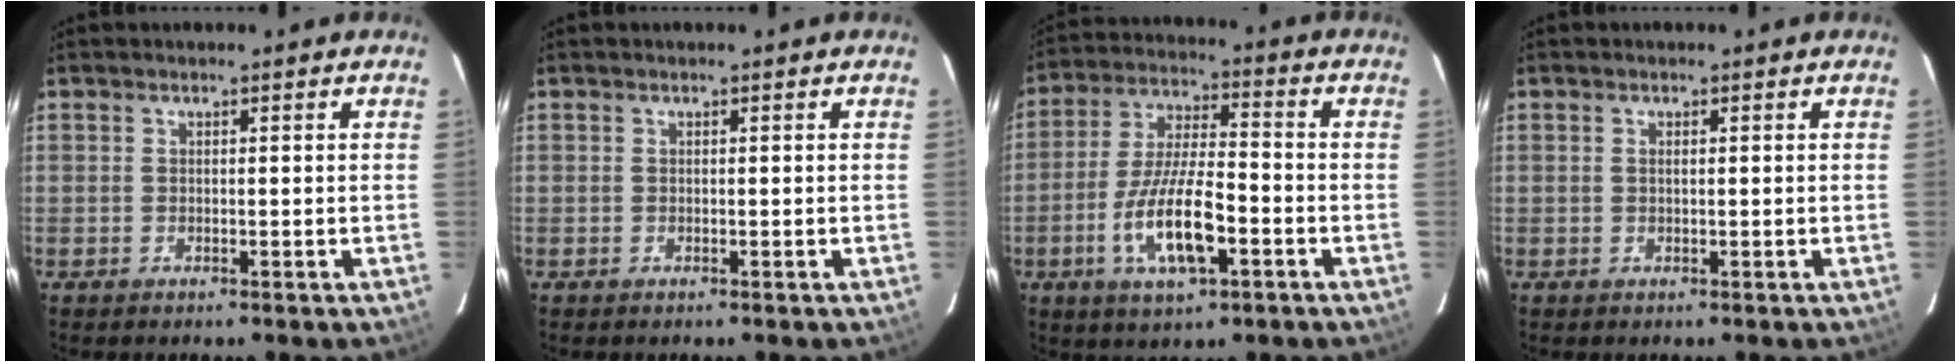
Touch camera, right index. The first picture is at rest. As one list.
[{"total": 0.0}, {"total": 13.4, "force": [-5.0, 4.0, 11.7], "torque": [-0.240, -0.008, -0.088]}, {"total": 0.5, "force": [0.2, 0.1, 0.5], "torque": [-0.011, 0.002, 0.002]}]